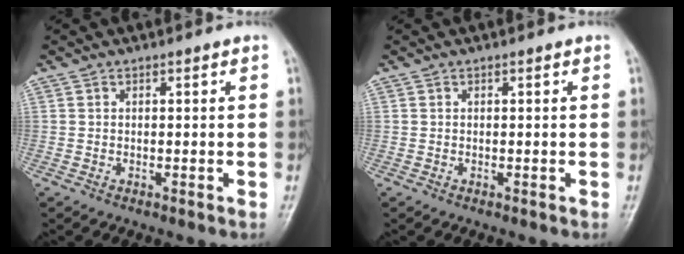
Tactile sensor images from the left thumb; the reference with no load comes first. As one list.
[{"total": 0.0}]